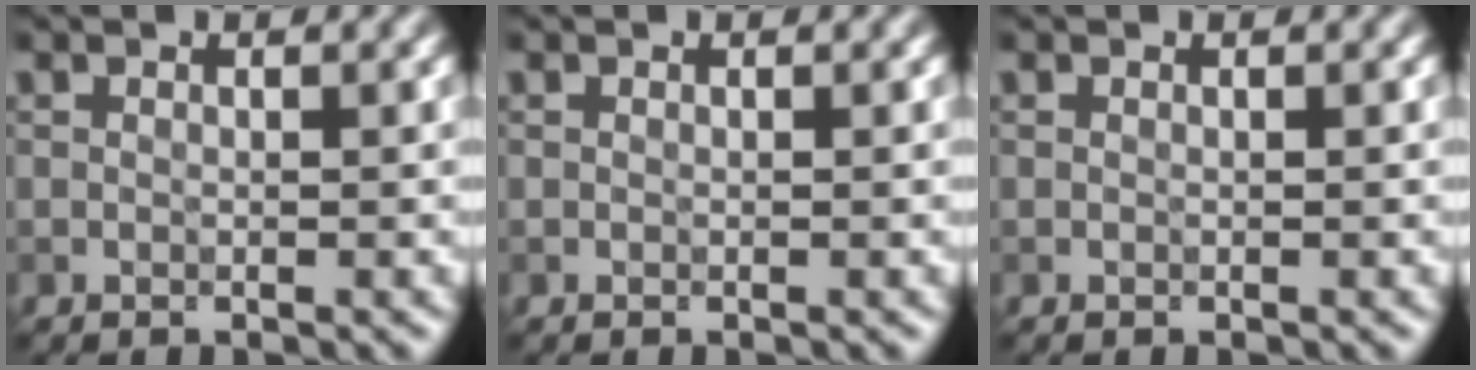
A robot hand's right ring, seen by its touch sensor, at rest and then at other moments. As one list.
[{"total": 0.0}, {"total": 0.0}]